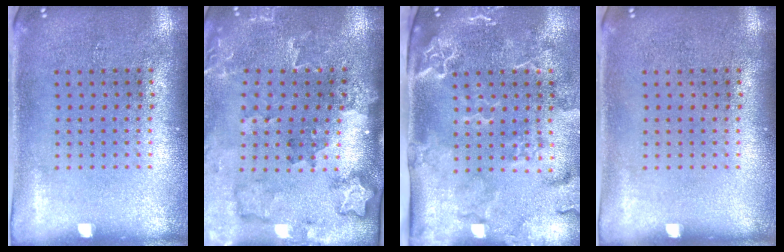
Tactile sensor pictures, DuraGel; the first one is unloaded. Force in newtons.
{"total": 1.9, "press": 1.8, "slide": 0.4}
{"total": 2.9, "press": 2.4, "slide": 1.7}
{"total": 0.0}